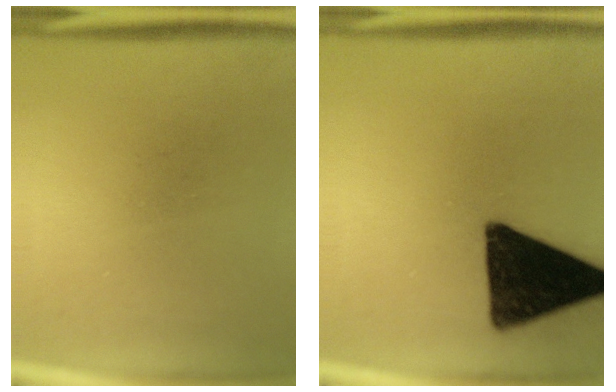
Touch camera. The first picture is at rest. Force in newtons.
{"total": 18.8}